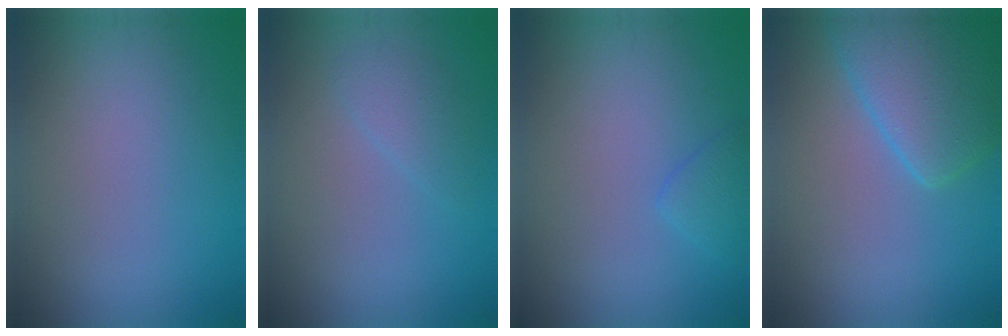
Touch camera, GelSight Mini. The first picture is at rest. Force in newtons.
{"total": 1.3, "press": 1.3, "slide": 0.1}
{"total": 1.5, "press": 1.5, "slide": 0.1}
{"total": 5.6, "press": 5.6, "slide": 0.2}